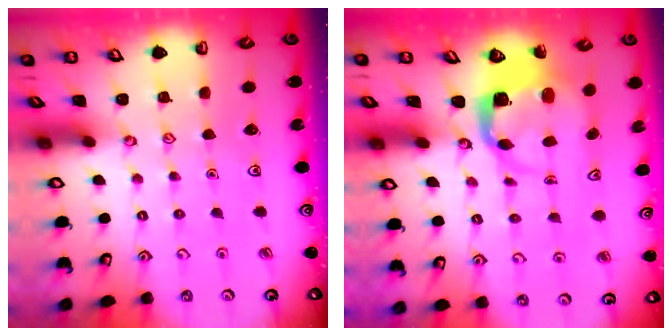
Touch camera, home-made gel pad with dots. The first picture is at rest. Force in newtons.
{"total": 4.1, "press": 4.0, "slide": 0.4}